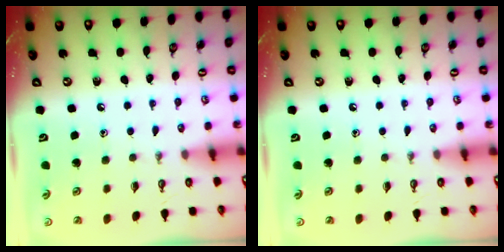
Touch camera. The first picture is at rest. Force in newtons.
{"total": 0.0}